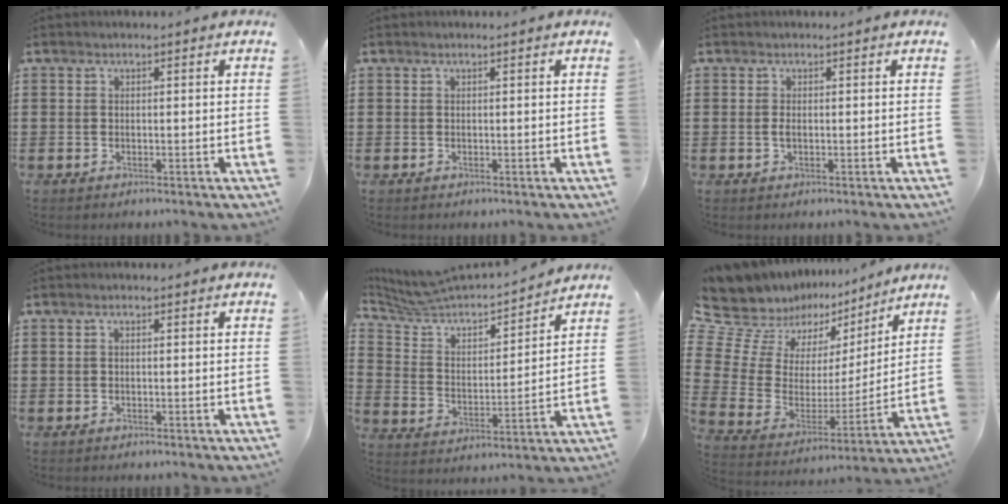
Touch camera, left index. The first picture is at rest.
{"total": 0.0}
{"total": 0.9, "force": [0.0, 0.4, 0.8], "torque": [-0.018, -0.001, 0.000]}
{"total": 0.5, "force": [-0.1, 0.2, 0.5], "torque": [-0.009, -0.002, -0.001]}
{"total": 5.2, "force": [4.8, 1.2, 1.6], "torque": [-0.059, -0.041, 0.074]}
{"total": 7.3, "force": [5.2, 5.1, 1.0], "torque": [-0.072, -0.054, 0.091]}